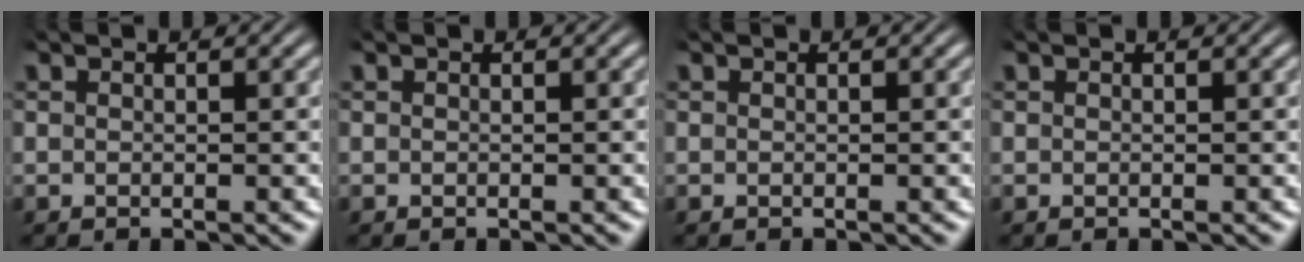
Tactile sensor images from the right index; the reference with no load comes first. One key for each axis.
{"total": 0.0}
{"total": 0.0}
{"total": 0.0}